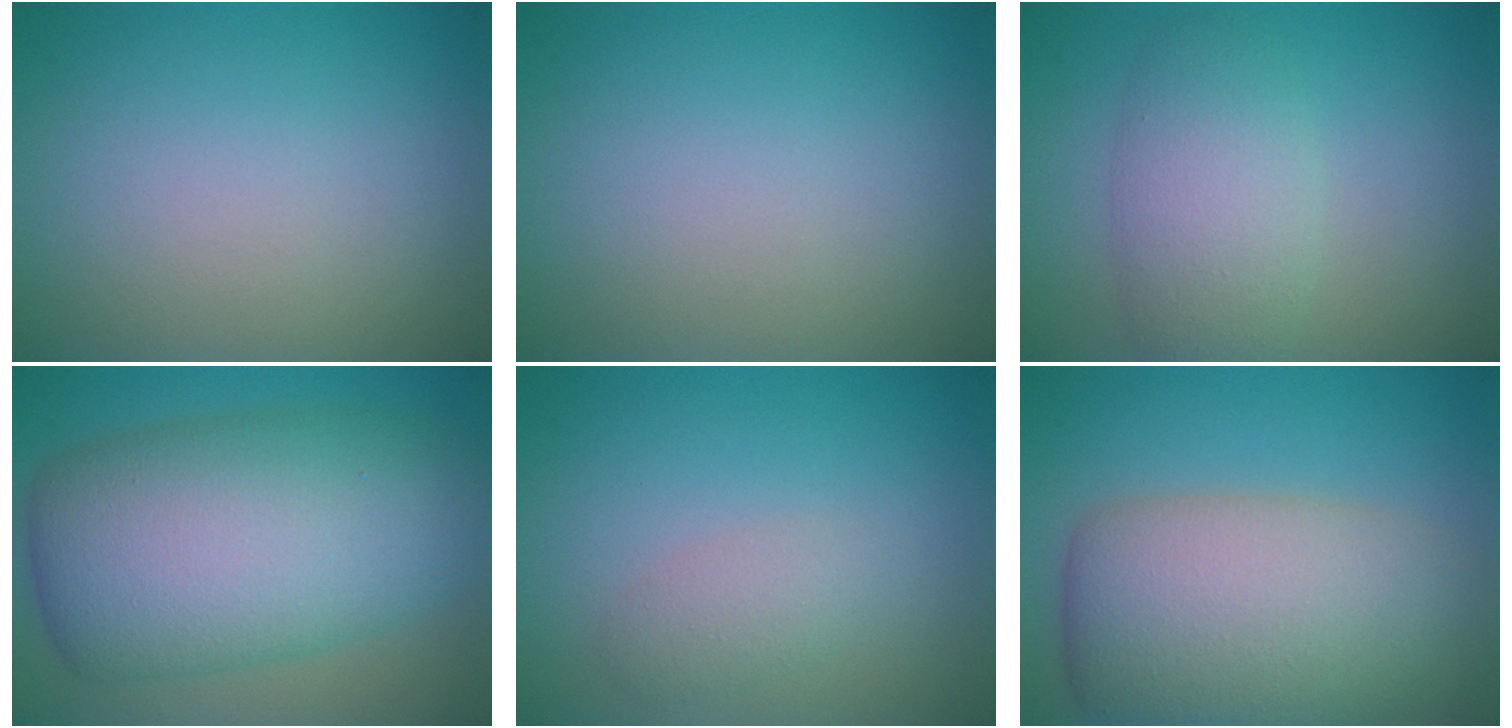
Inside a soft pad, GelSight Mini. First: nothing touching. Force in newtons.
{"total": 0.0}
{"total": 4.6, "press": 4.6, "slide": 0.1}
{"total": 13.0, "press": 13.0, "slide": 0.2}
{"total": 1.7, "press": 1.7, "slide": 0.0}
{"total": 10.1, "press": 10.1, "slide": 0.5}